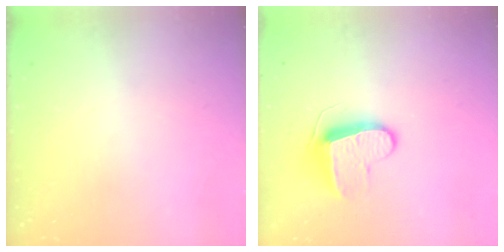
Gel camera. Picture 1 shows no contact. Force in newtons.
{"total": 9.4, "press": 9.4, "slide": 0.5}